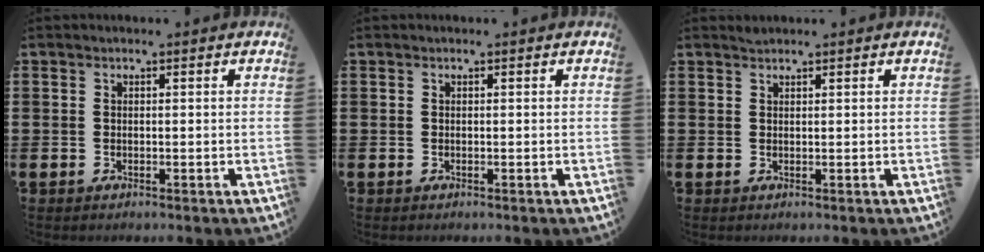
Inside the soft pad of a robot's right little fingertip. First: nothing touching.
{"total": 0.0}
{"total": 0.7, "force": [0.7, 0.1, 0.0], "torque": [-0.001, 0.001, 0.013]}